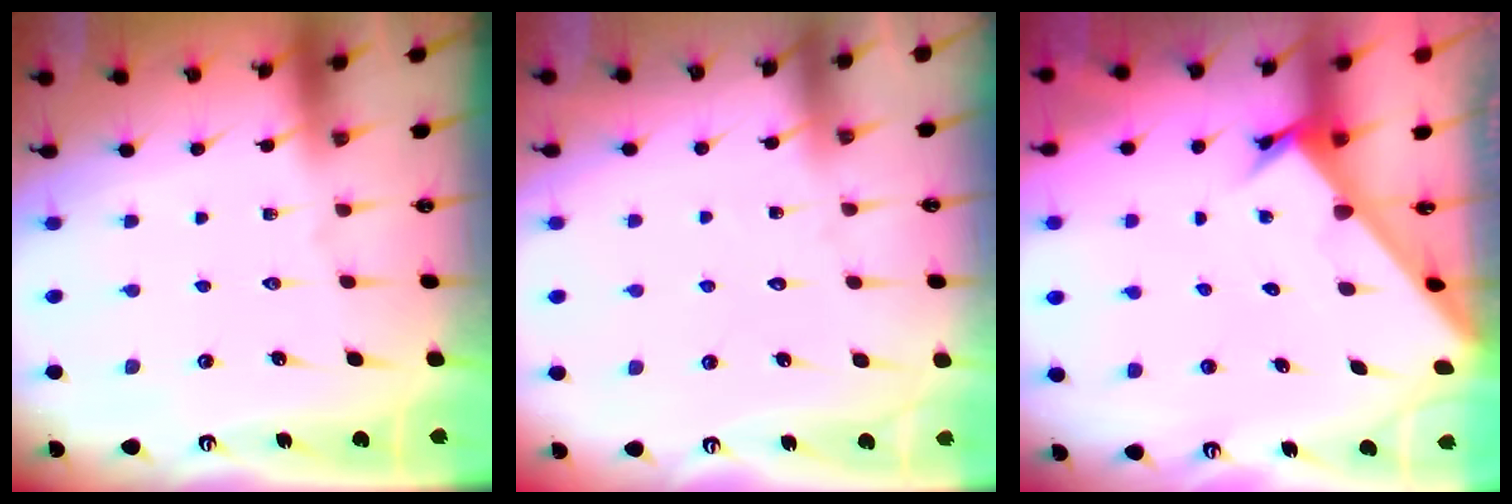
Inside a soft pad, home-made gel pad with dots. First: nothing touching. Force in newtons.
{"total": 4.8, "press": 4.8, "slide": 0.5}
{"total": 2.3, "press": 2.3, "slide": 0.1}